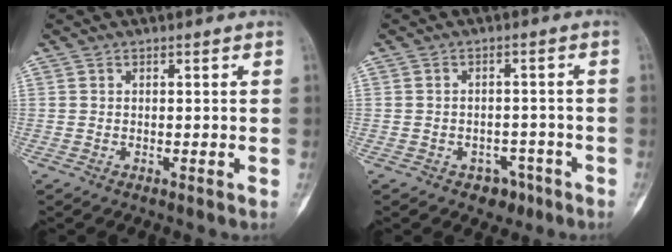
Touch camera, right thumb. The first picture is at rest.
{"total": 4.5, "force": [-2.6, 3.4, 1.4], "torque": [0.010, 0.026, -0.029]}